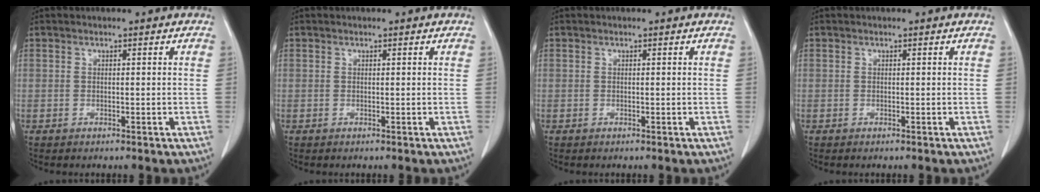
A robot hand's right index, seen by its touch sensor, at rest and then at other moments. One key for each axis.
{"total": 0.0}
{"total": 0.0}
{"total": 0.0}